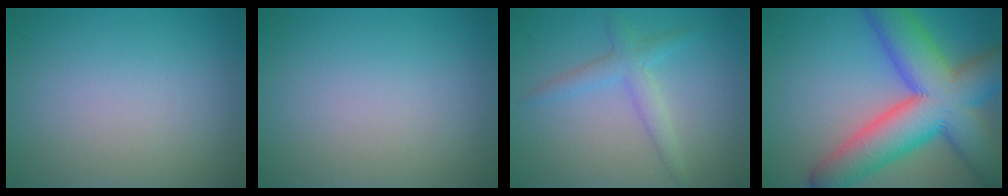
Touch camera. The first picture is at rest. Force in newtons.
{"total": 0.0}
{"total": 2.5, "press": 2.5, "slide": 0.1}
{"total": 13.6, "press": 13.6, "slide": 0.3}